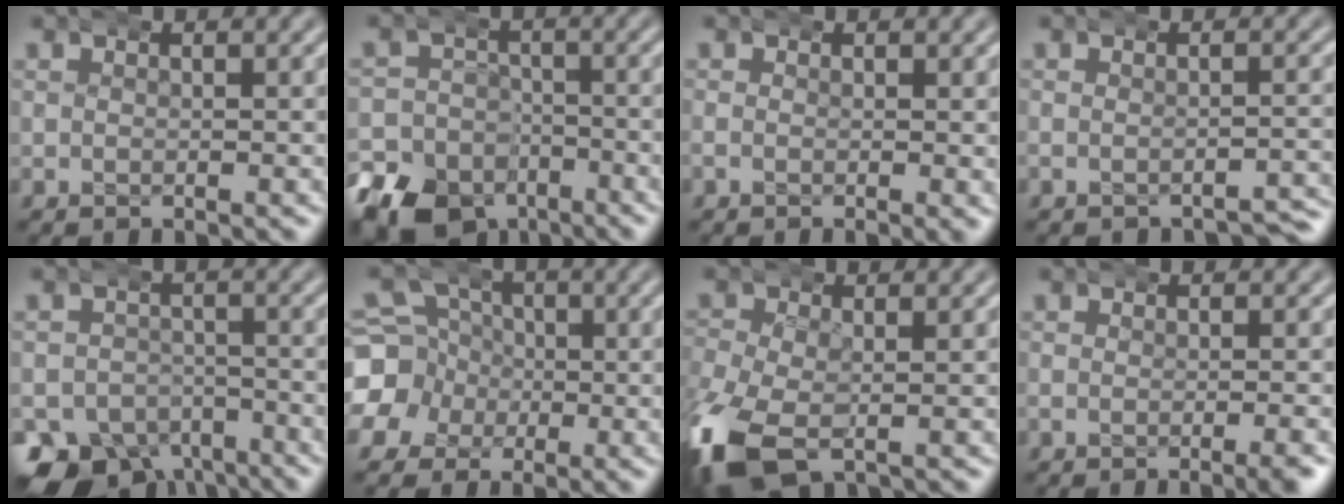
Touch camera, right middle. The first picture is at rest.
{"total": 11.3, "force": [-7.4, 8.1, 3.0], "torque": [-0.039, -0.038, -0.122]}
{"total": 1.0, "force": [-0.2, 0.0, 0.9], "torque": [-0.008, 0.002, -0.005]}
{"total": 2.5, "force": [-2.5, 0.1, 0.3], "torque": [-0.003, 0.003, -0.042]}
{"total": 10.9, "force": [-7.2, 7.2, 3.9], "torque": [-0.060, -0.051, -0.109]}
{"total": 9.2, "force": [-0.9, 8.8, 2.3], "torque": [-0.058, -0.030, -0.019]}
{"total": 6.6, "force": [-3.8, 4.2, 3.4], "torque": [-0.103, -0.029, -0.049]}
{"total": 1.5, "force": [-0.9, -0.4, 1.1], "torque": [-0.010, 0.006, -0.021]}